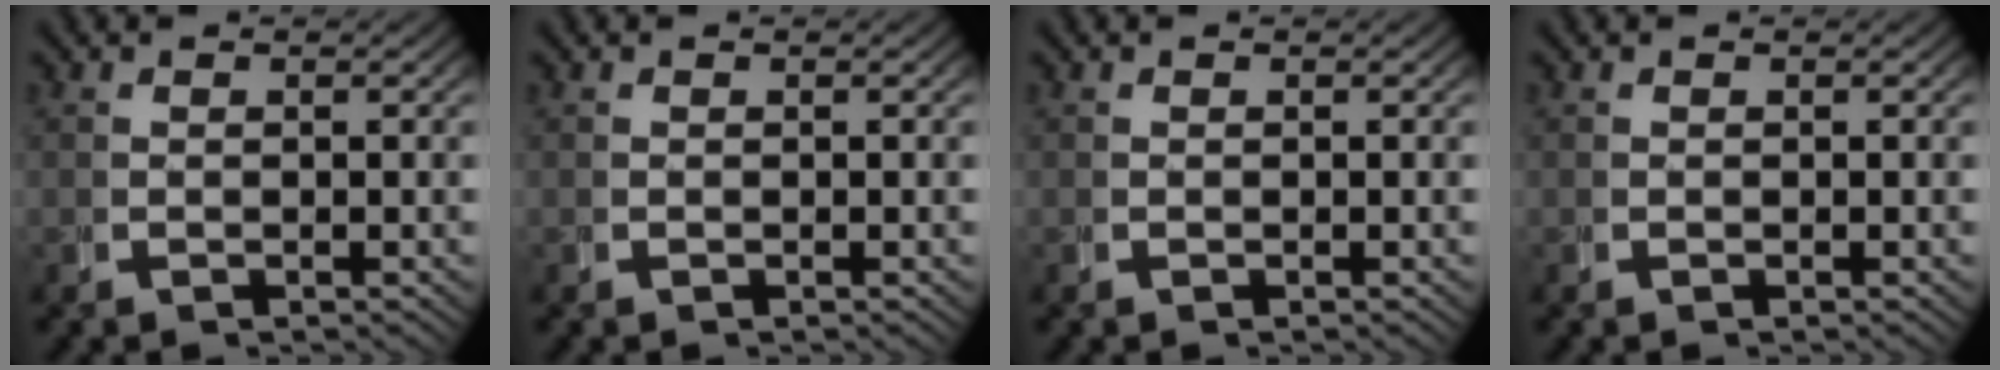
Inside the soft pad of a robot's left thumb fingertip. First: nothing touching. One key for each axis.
{"total": 0.0}
{"total": 0.0}
{"total": 0.0}